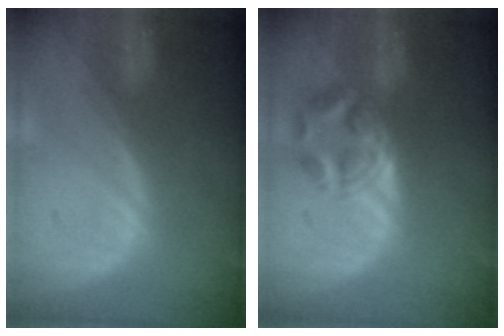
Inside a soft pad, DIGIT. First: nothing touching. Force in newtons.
{"total": 5.7, "press": 4.8, "slide": 3.1}